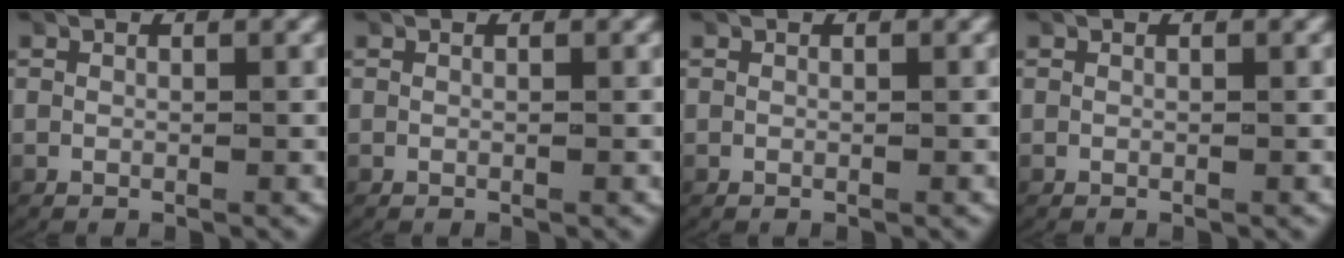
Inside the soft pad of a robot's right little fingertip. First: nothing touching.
{"total": 0.0}
{"total": 0.0}
{"total": 0.0}